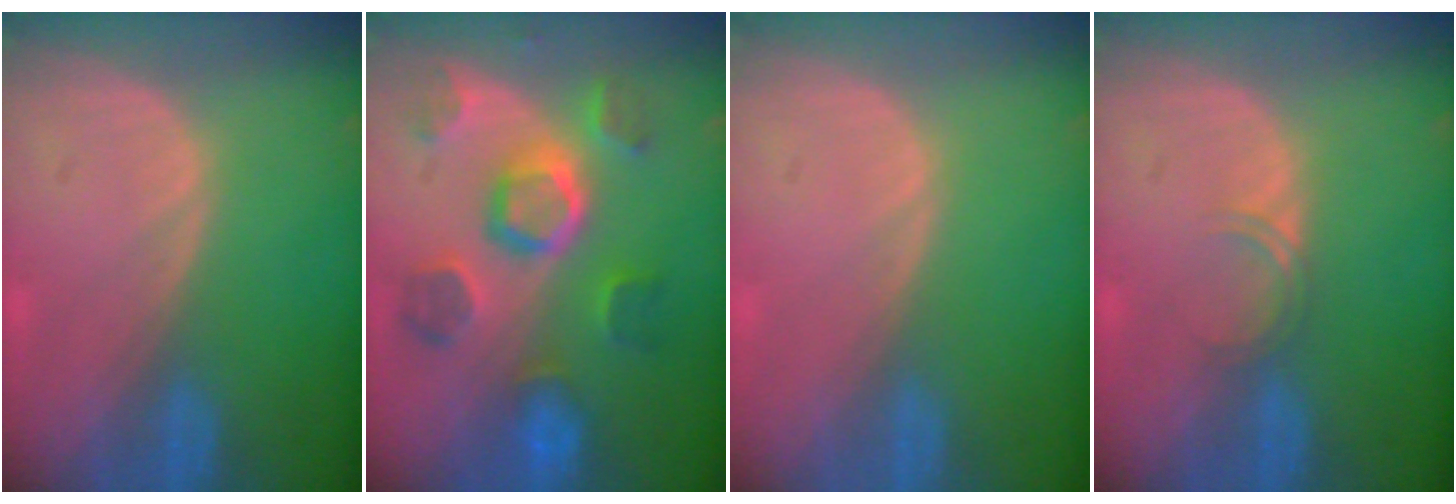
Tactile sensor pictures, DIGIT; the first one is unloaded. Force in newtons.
{"total": 9.7, "press": 9.2, "slide": 3.1}
{"total": 0.0}
{"total": 1.7, "press": 1.7, "slide": 0.3}